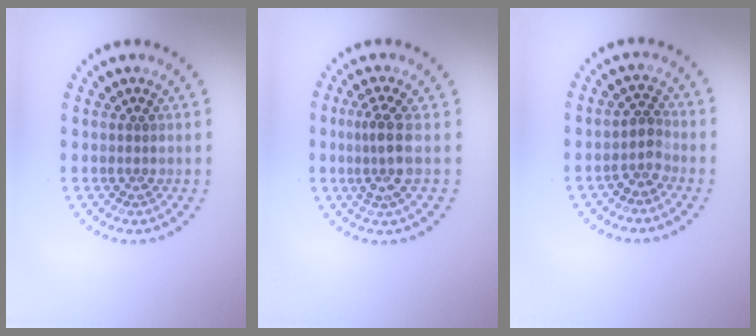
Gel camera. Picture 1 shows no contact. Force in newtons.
{"total": 2.7, "press": 2.3, "slide": 1.5}
{"total": 1.8, "press": 1.5, "slide": 1.1}